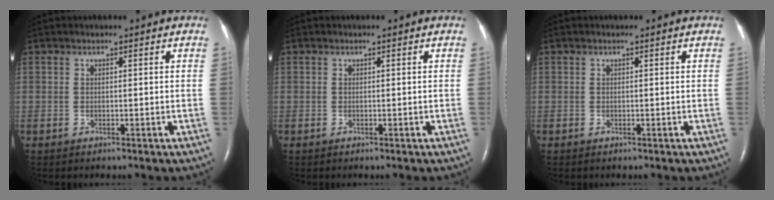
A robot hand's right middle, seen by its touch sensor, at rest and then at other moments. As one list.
[{"total": 0.0}, {"total": 0.0}]